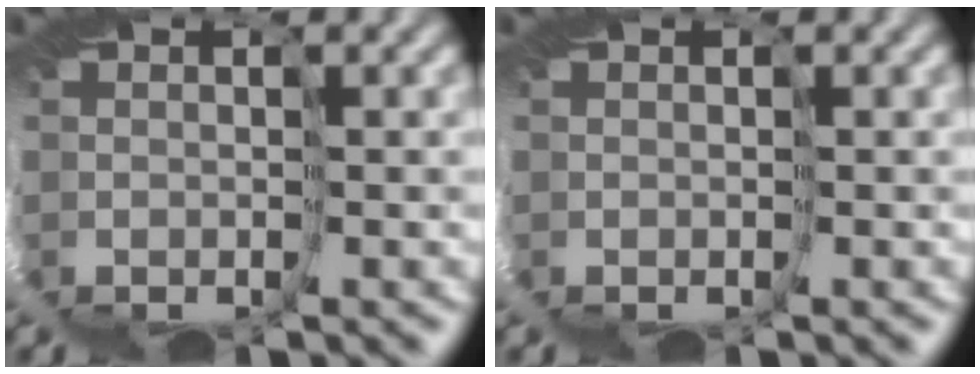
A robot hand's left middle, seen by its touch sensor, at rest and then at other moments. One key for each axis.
{"total": 0.0}